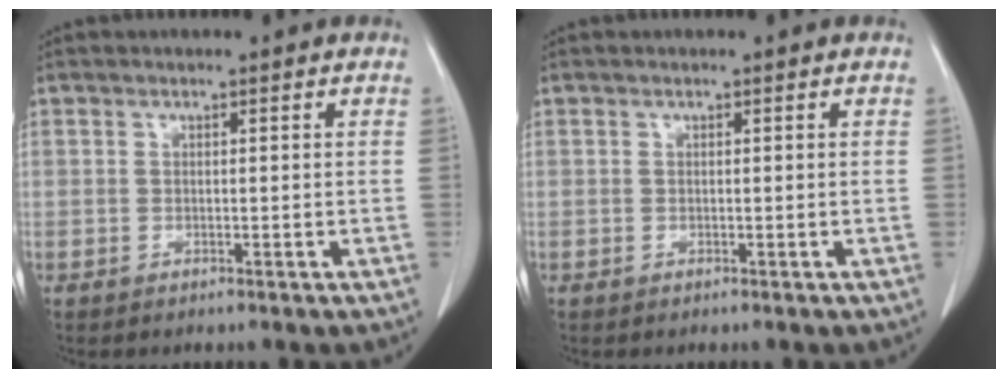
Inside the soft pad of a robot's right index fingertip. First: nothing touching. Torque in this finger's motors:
{"motor_torque": [0.00, 0.00, 0.00, 0.00]}